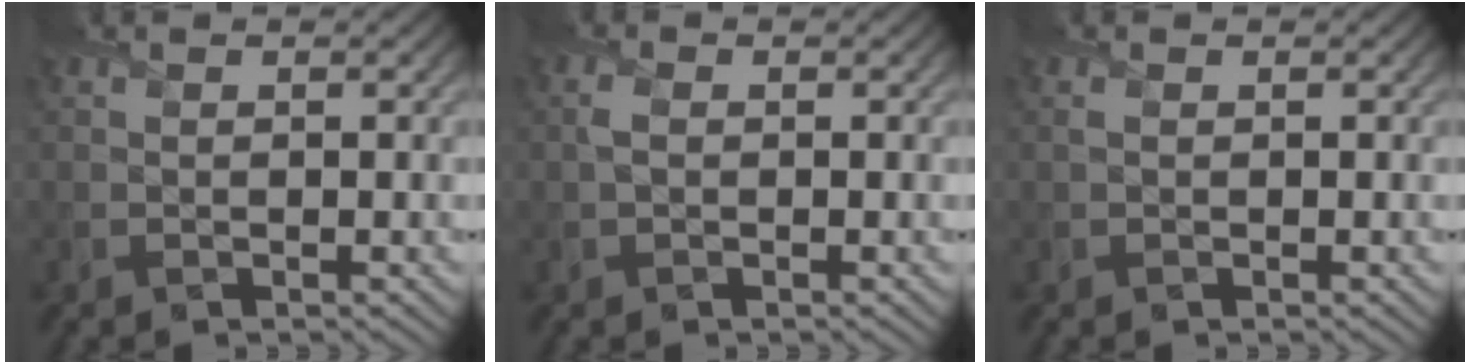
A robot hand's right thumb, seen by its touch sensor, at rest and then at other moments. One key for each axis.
{"total": 1.1, "fx": 0.1, "fy": 0.7, "fz": 0.9, "tx": -0.026, "ty": 0.004, "tz": -0.003}
{"total": 0.0}